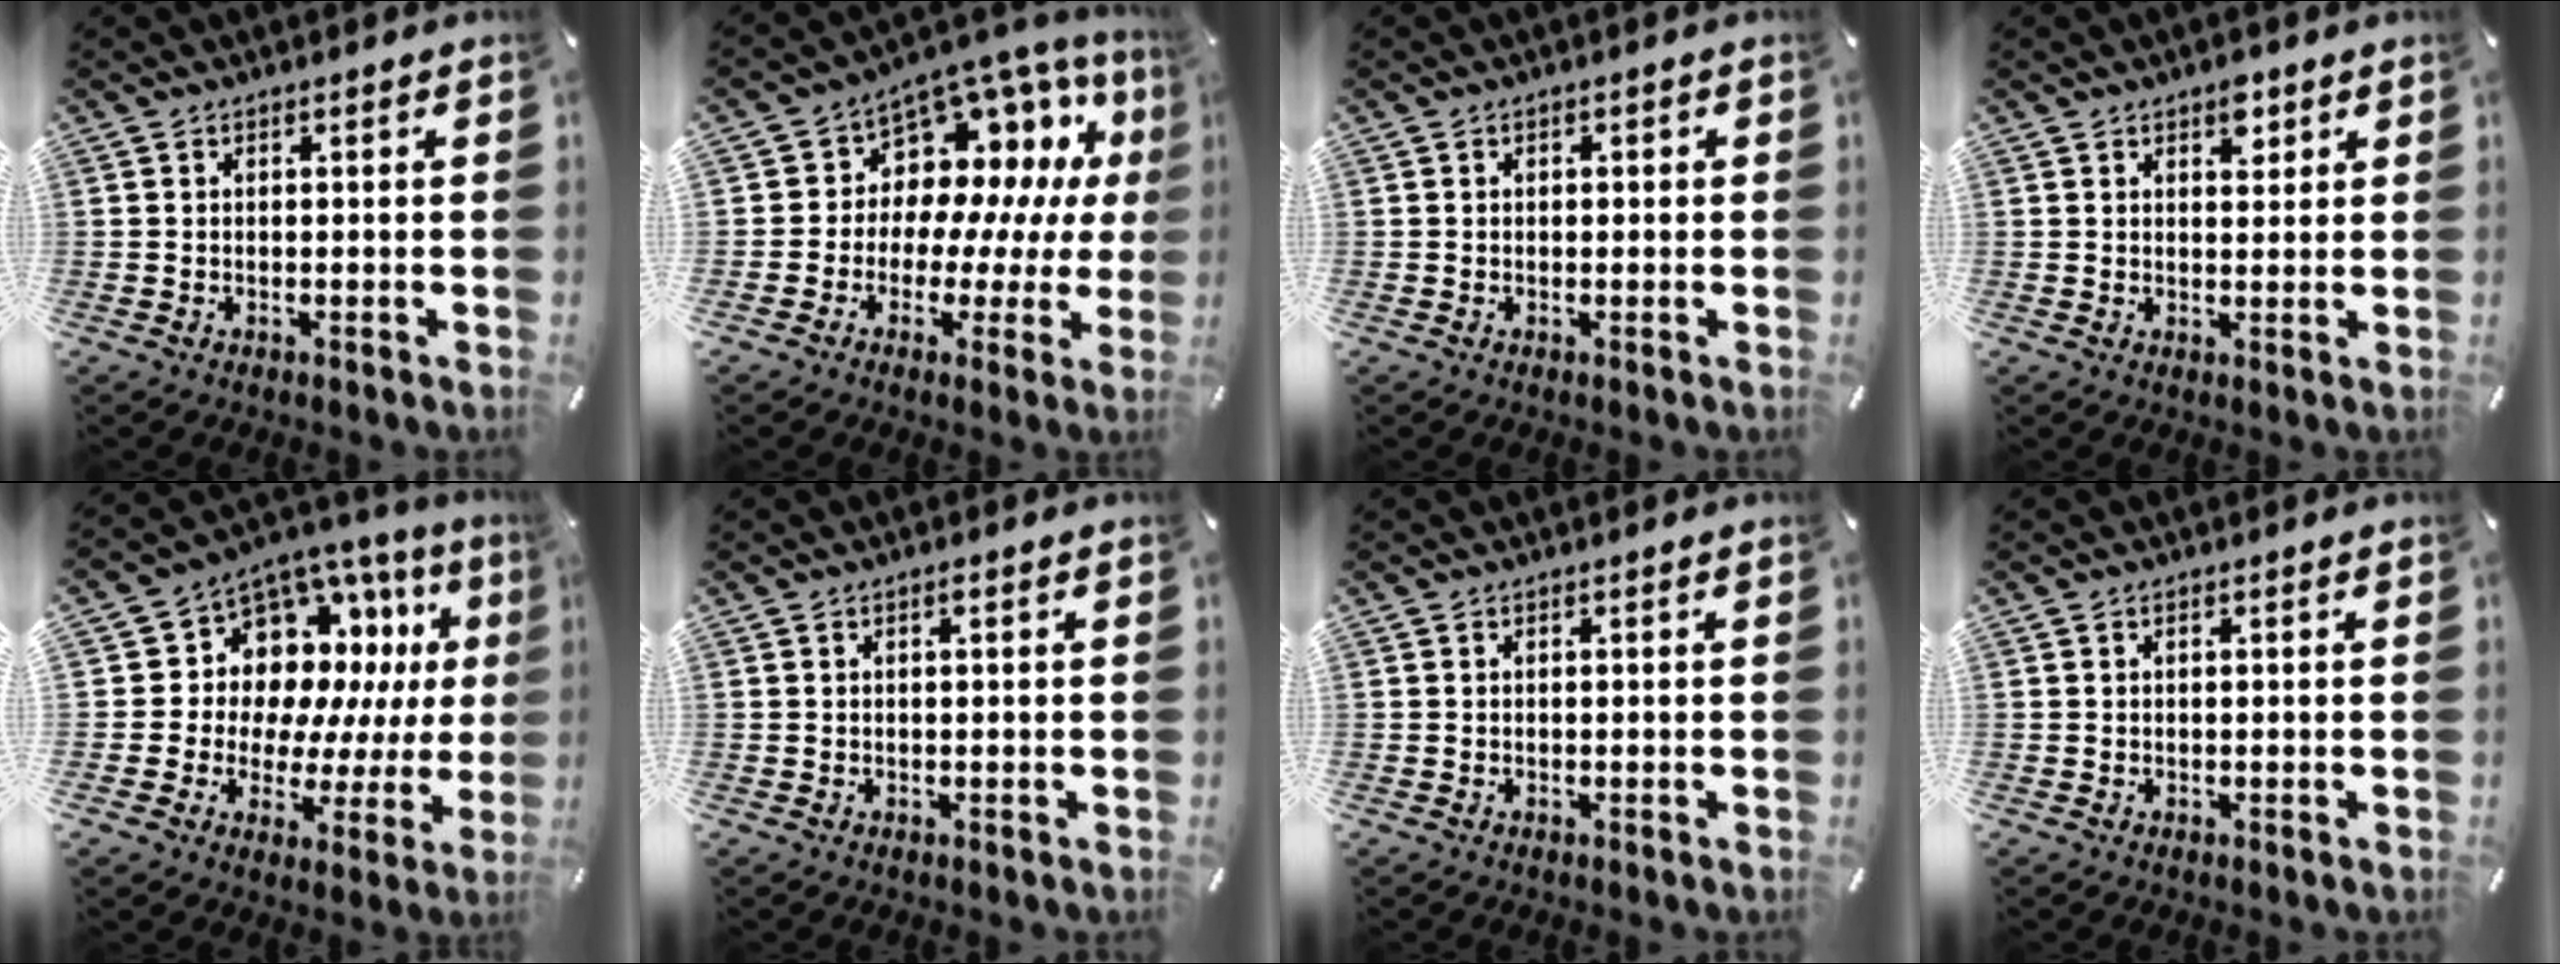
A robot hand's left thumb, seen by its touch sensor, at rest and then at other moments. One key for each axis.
{"total": 9.0, "fx": 5.0, "fy": 7.2, "fz": 2.0, "tx": -0.042, "ty": -0.072, "tz": 0.094}
{"total": 0.8, "fx": -0.1, "fy": 0.7, "fz": 0.4, "tx": -0.007, "ty": 0.005, "tz": -0.004}
{"total": 4.0, "fx": 2.3, "fy": 2.4, "fz": 2.2, "tx": -0.008, "ty": -0.010, "tz": 0.031}
{"total": 10.5, "fx": 5.2, "fy": 8.4, "fz": 3.5, "tx": -0.064, "ty": -0.074, "tz": 0.101}
{"total": 0.8, "fx": 0.3, "fy": 0.1, "fz": 0.8, "tx": -0.016, "ty": 0.002, "tz": 0.004}
{"total": 0.0}
{"total": 0.0}